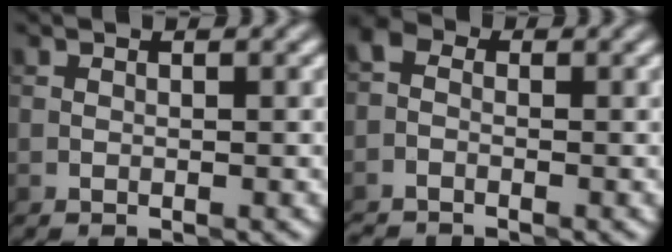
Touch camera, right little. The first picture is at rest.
{"total": 2.1, "force": [-1.8, 1.0, 0.5], "torque": [-0.013, -0.004, -0.047]}